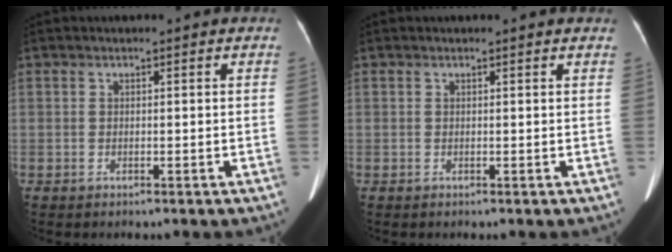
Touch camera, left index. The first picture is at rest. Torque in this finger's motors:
{"motor_torque": [-0.11, -0.02, -0.12, -0.06]}